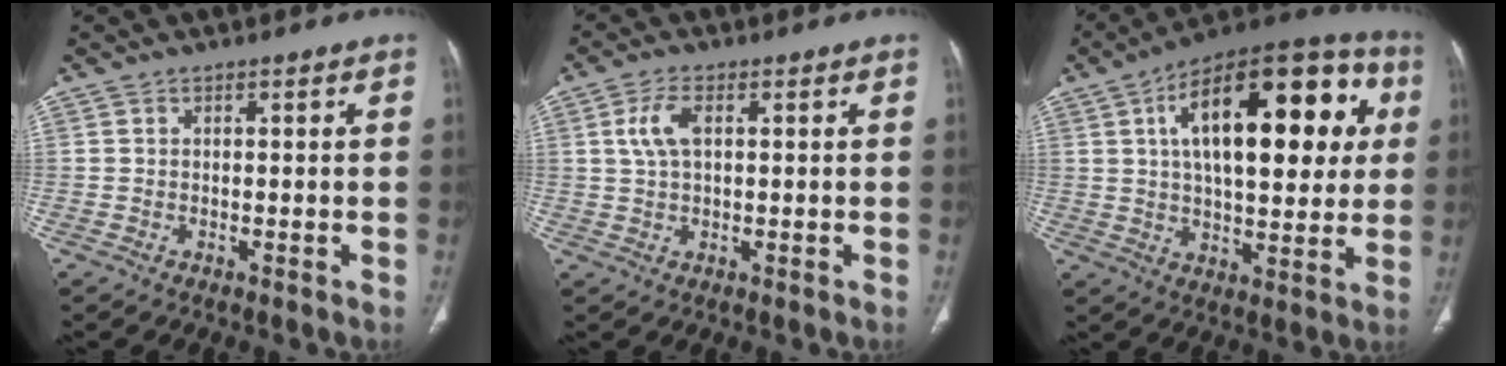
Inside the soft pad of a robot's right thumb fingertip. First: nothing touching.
{"total": 5.0, "force": [1.3, 2.5, 4.1], "torque": [-0.092, 0.007, 0.025]}
{"total": 27.4, "force": [6.9, 12.6, 23.4], "torque": [-0.317, 0.023, 0.095]}